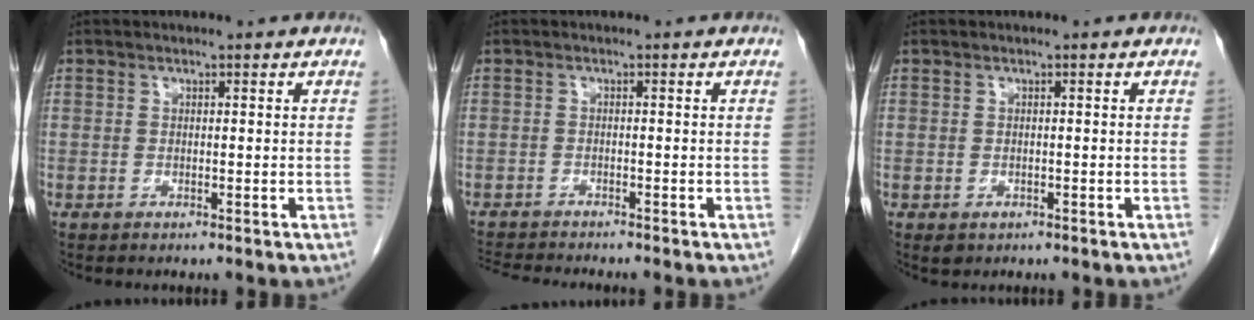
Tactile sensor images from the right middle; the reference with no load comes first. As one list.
[{"total": 5.7, "force": [-5.4, -0.2, 1.7], "torque": [-0.026, -0.014, -0.088]}, {"total": 1.2, "force": [-0.5, 0.9, 0.5], "torque": [-0.011, 0.000, 0.000]}]